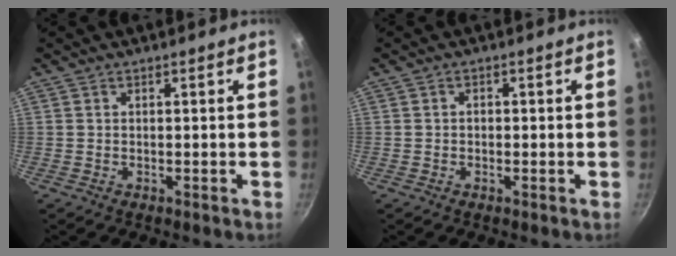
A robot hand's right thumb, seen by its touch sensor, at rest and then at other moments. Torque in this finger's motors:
{"motor_torque": [0.17, -0.11, -0.06, 0.27, -0.02]}